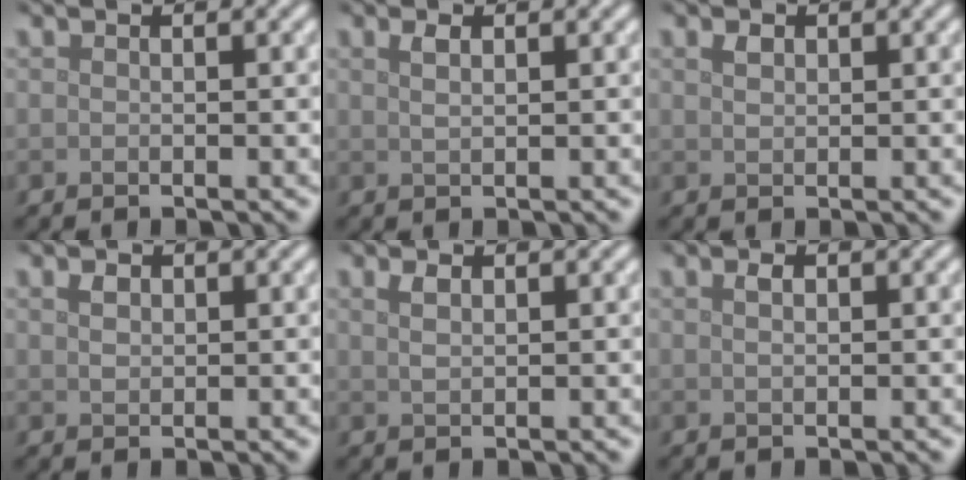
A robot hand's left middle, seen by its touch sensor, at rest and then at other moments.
{"total": 1.2, "force": [0.6, 0.4, 0.9], "torque": [-0.019, 0.001, 0.013]}
{"total": 1.0, "force": [0.6, 0.7, 0.6], "torque": [-0.012, -0.001, 0.012]}
{"total": 1.1, "force": [0.6, 0.8, 0.6], "torque": [-0.012, -0.001, 0.012]}
{"total": 1.2, "force": [0.7, 0.5, 0.9], "torque": [-0.020, 0.000, 0.015]}
{"total": 0.9, "force": [0.3, 0.4, 0.7], "torque": [-0.016, 0.001, 0.007]}